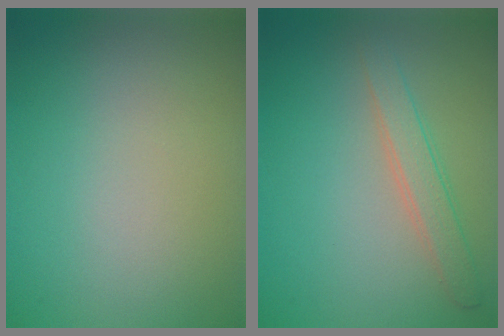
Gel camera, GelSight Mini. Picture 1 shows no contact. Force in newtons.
{"total": 2.3, "press": 2.3, "slide": 0.1}